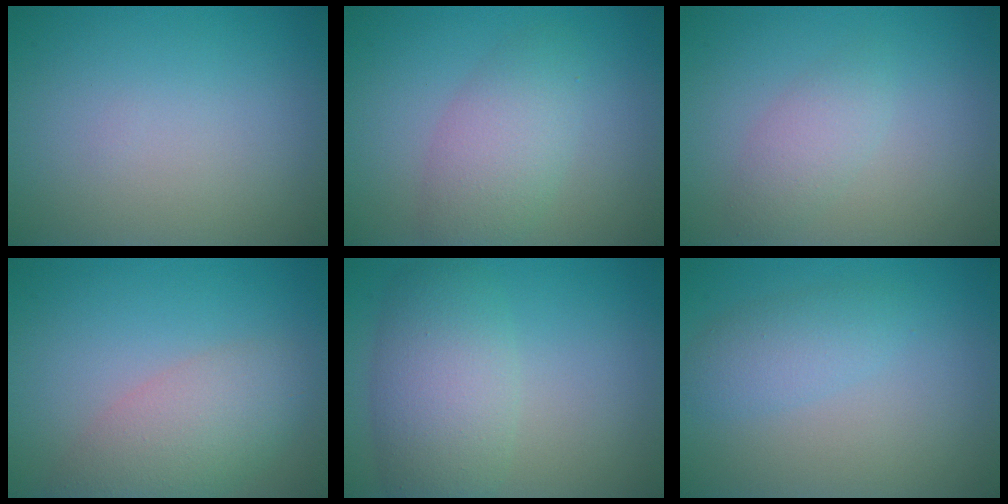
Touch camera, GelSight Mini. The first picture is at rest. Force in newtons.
{"total": 4.0, "press": 4.0, "slide": 0.1}
{"total": 2.0, "press": 2.0, "slide": 0.1}
{"total": 4.8, "press": 4.8, "slide": 0.4}
{"total": 5.5, "press": 5.5, "slide": 0.4}
{"total": 2.4, "press": 2.4, "slide": 0.1}